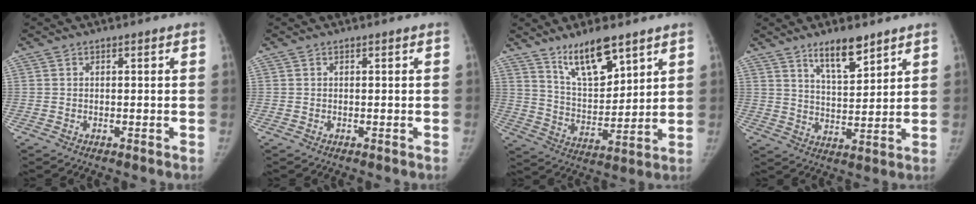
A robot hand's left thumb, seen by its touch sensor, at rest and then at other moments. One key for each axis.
{"total": 0.0}
{"total": 12.4, "fx": 8.6, "fy": 4.3, "fz": 7.9, "tx": -0.115, "ty": -0.061, "tz": 0.166}
{"total": 8.9, "fx": 6.2, "fy": 2.8, "fz": 5.7, "tx": -0.076, "ty": -0.046, "tz": 0.110}